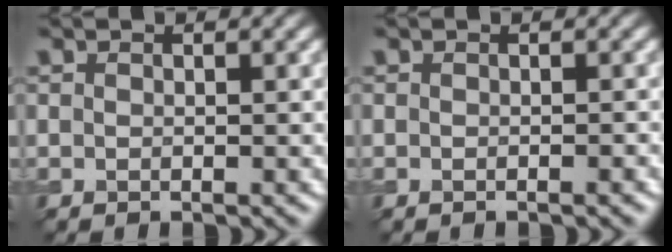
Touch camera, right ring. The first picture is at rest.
{"total": 0.5, "force": [-0.3, 0.0, 0.4], "torque": [-0.006, -0.001, -0.006]}